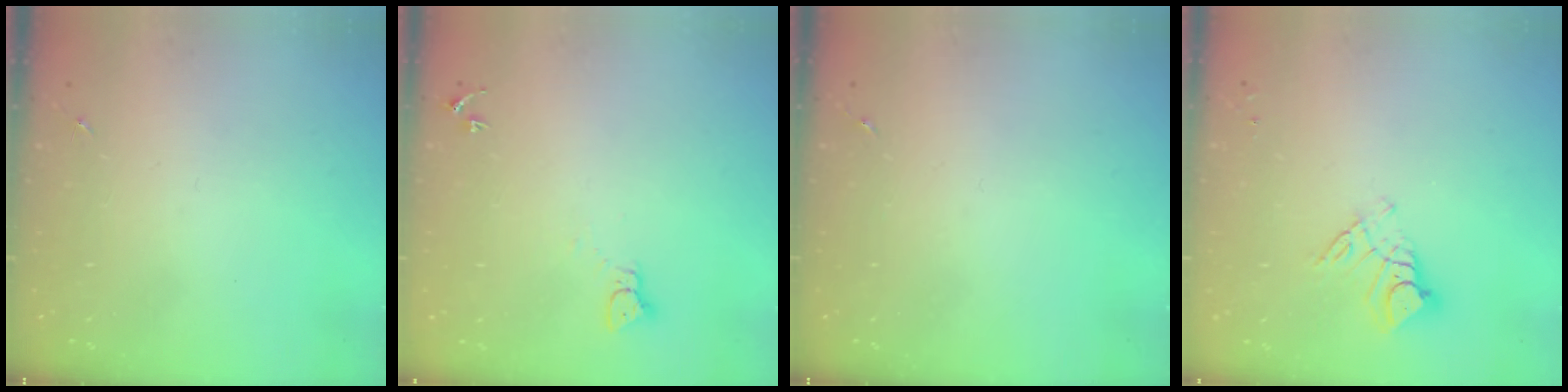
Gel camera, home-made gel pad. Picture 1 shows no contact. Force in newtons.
{"total": 2.3, "press": 2.3, "slide": 0.2}
{"total": 0.0}
{"total": 9.2, "press": 9.1, "slide": 0.8}